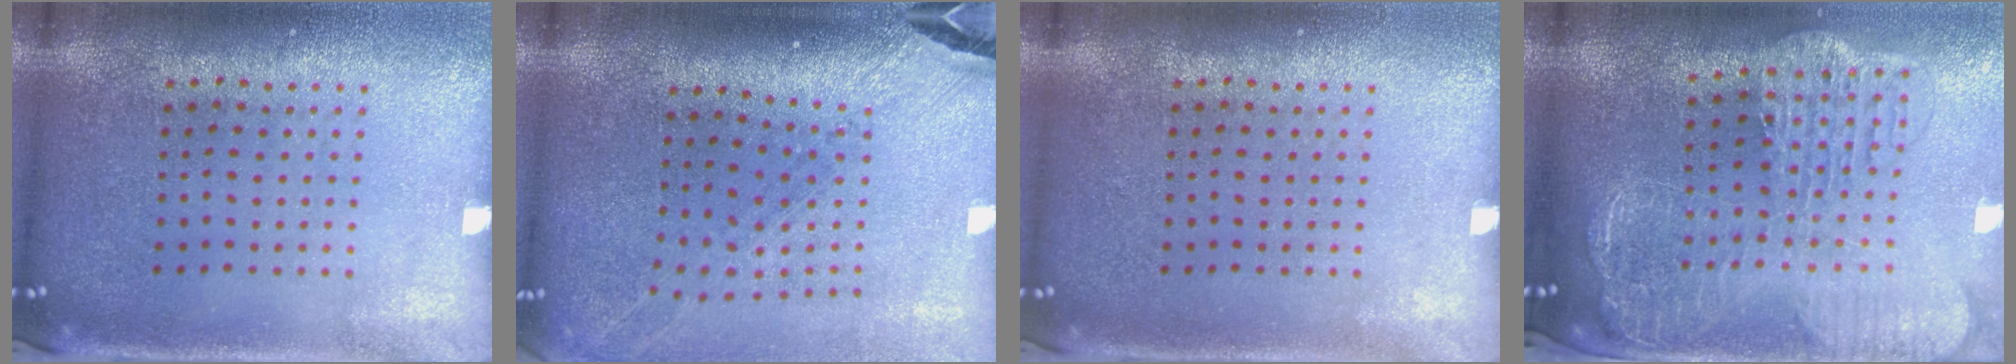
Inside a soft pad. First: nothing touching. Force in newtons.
{"total": 1.5, "press": 1.4, "slide": 0.5}
{"total": 0.0}
{"total": 3.4, "press": 2.7, "slide": 2.0}